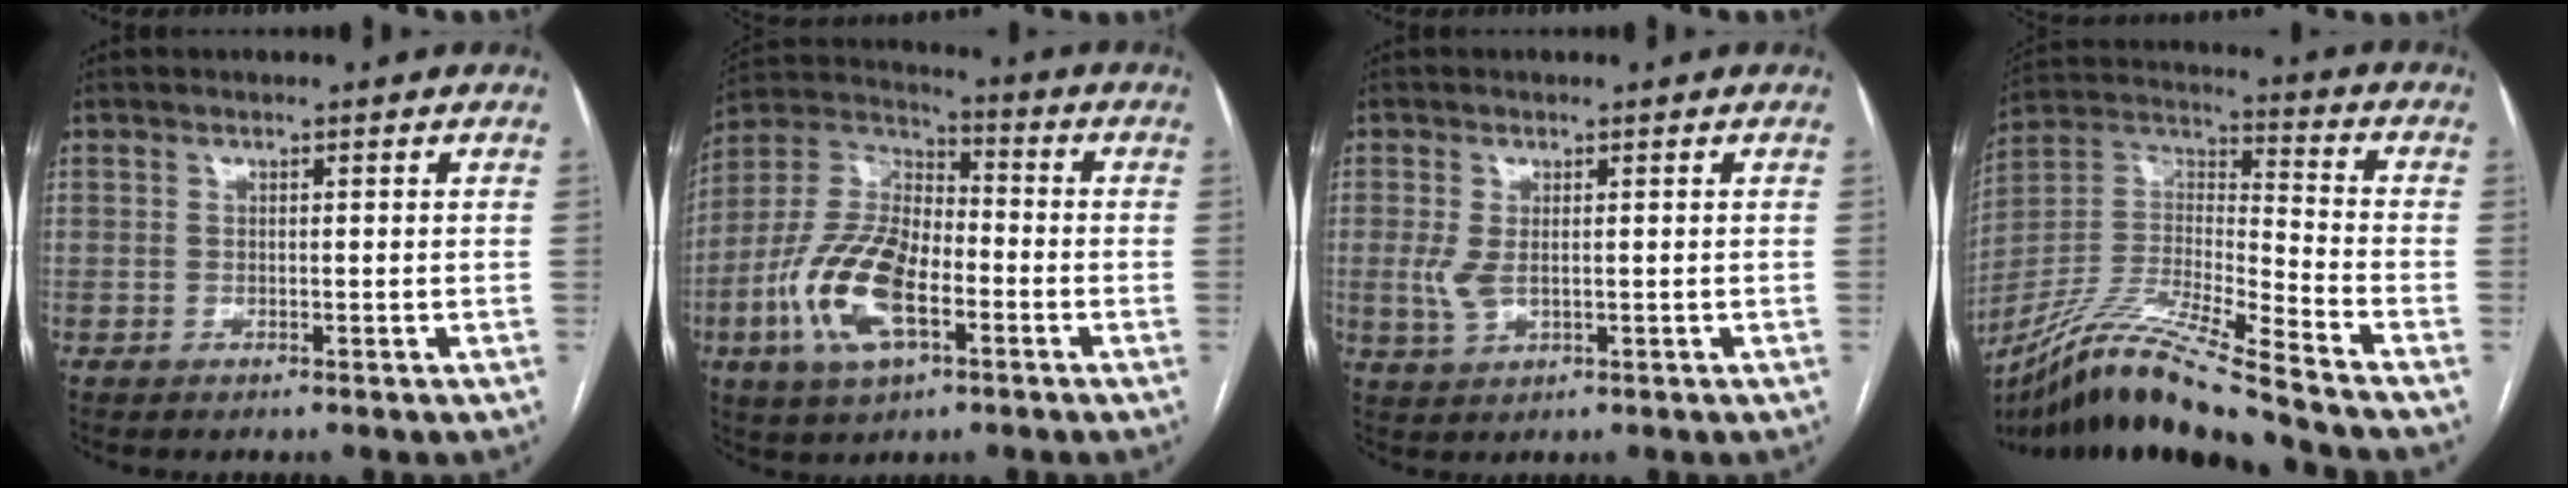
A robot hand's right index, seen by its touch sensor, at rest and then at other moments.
{"total": 16.0, "force": [-5.4, 7.1, 13.3], "torque": [-0.289, 0.008, -0.098]}
{"total": 3.2, "force": [0.1, 1.5, 2.8], "torque": [-0.068, -0.006, 0.011]}
{"total": 19.6, "force": [-16.3, -0.6, 10.9], "torque": [-0.241, -0.021, -0.306]}